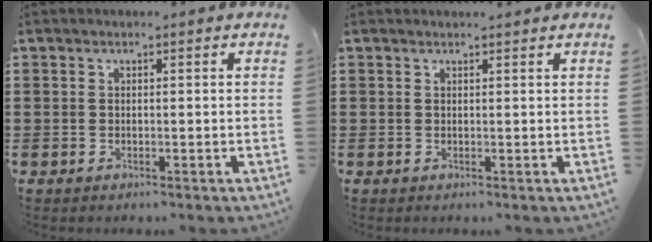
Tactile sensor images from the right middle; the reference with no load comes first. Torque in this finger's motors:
{"motor_torque": [0.00, 0.00, 0.00, -0.01]}